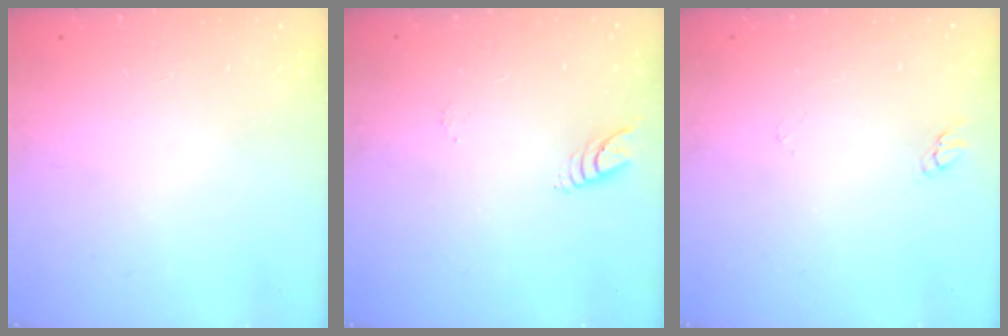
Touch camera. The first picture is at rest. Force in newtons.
{"total": 6.2, "press": 6.2, "slide": 0.6}
{"total": 2.2, "press": 2.2, "slide": 0.2}